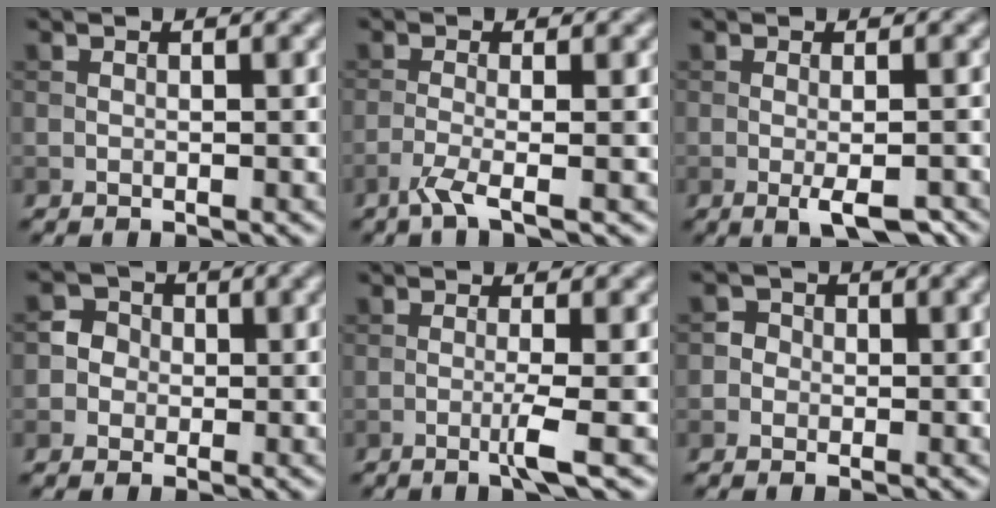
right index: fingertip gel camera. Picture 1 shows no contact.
{"total": 2.8, "force": [-1.5, 0.5, 2.3], "torque": [-0.042, -0.001, -0.043]}
{"total": 3.1, "force": [-1.2, 0.6, 2.8], "torque": [-0.049, -0.004, -0.018]}
{"total": 2.8, "force": [-0.2, 2.7, 0.8], "torque": [0.006, 0.008, -0.017]}
{"total": 2.5, "force": [-0.6, 0.2, 2.4], "torque": [-0.044, -0.003, -0.019]}
{"total": 2.1, "force": [0.1, 1.9, 0.7], "torque": [0.010, 0.008, -0.017]}